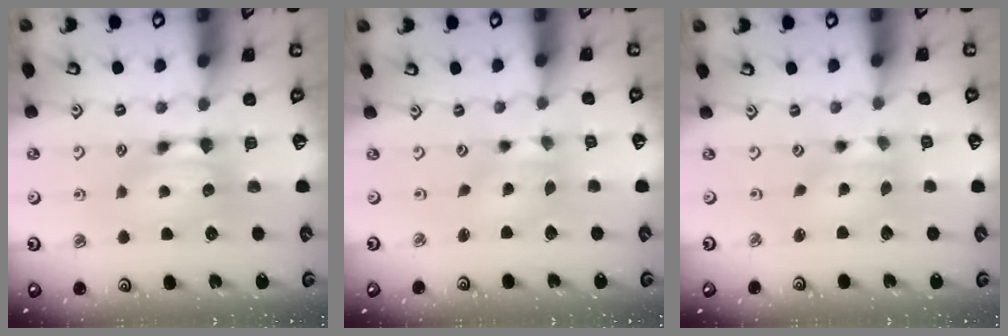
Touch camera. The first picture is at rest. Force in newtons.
{"total": 1.3, "press": 0.1, "slide": 1.3}
{"total": 1.5, "press": 0.6, "slide": 1.4}